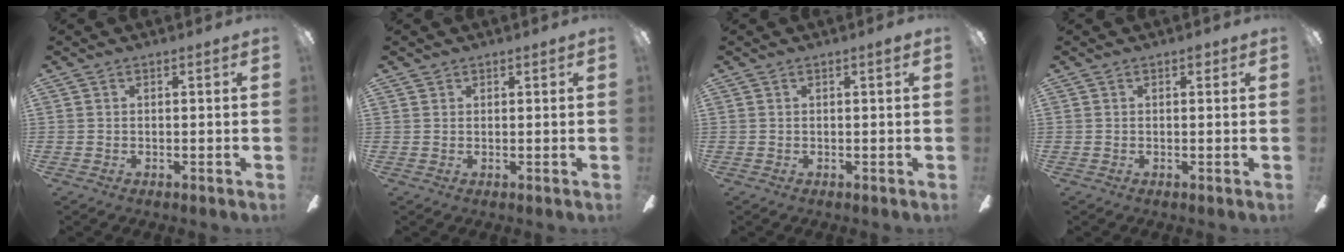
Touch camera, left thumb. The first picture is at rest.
{"total": 1.1, "force": [0.8, 0.6, -0.1], "torque": [0.003, 0.000, 0.016]}
{"total": 0.8, "force": [0.3, 0.1, 0.7], "torque": [-0.014, 0.002, 0.005]}
{"total": 1.0, "force": [0.5, 0.6, 0.6], "torque": [-0.004, 0.000, 0.007]}